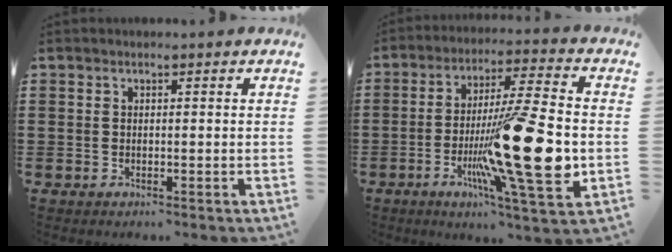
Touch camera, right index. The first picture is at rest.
{"total": 20.9, "force": [-4.6, 3.9, 20.0], "torque": [-0.333, -0.016, -0.070]}